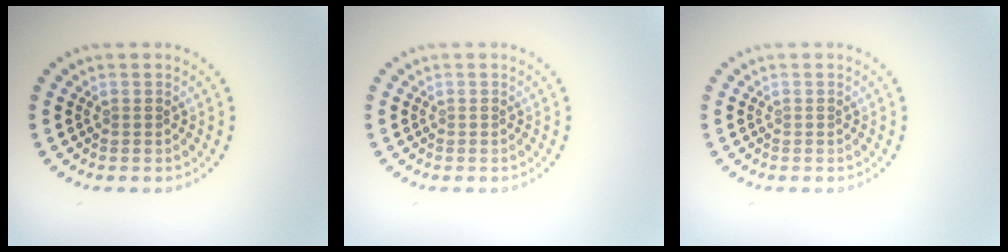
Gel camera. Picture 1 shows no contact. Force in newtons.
{"total": 0.0}
{"total": 0.0}